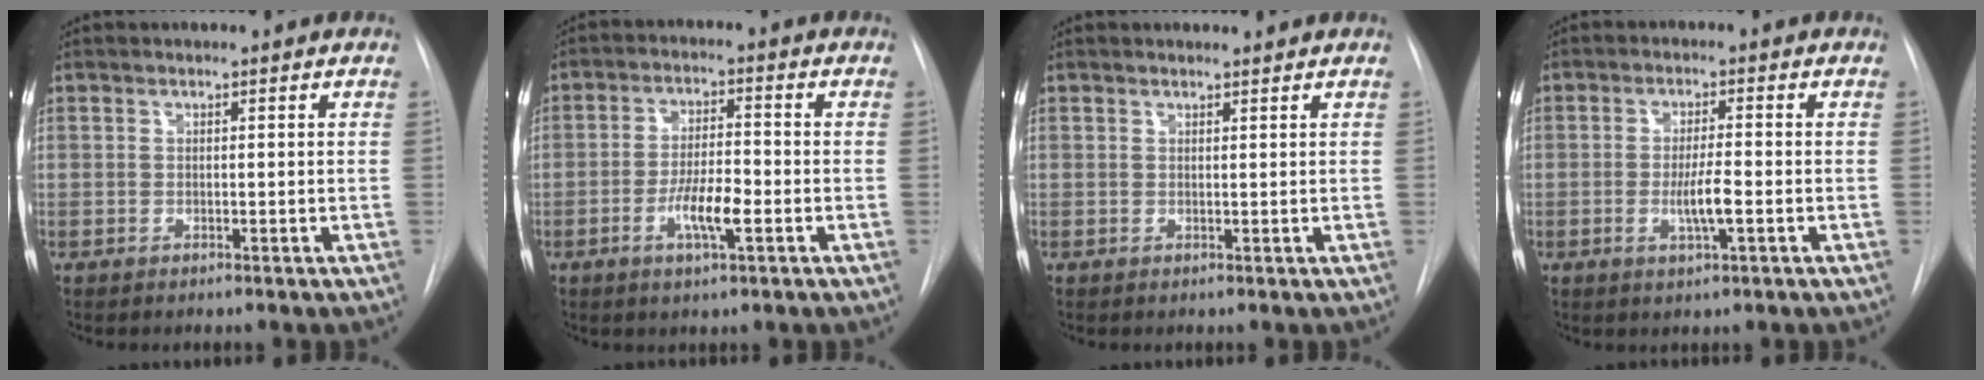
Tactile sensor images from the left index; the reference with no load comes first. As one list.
[{"total": 6.4, "force": [-2.7, 1.2, 5.7], "torque": [-0.107, -0.004, -0.045]}, {"total": 0.9, "force": [0.9, 0.0, 0.0], "torque": [-0.006, -0.001, 0.016]}, {"total": 4.5, "force": [-1.5, 0.3, 4.2], "torque": [-0.079, -0.008, -0.024]}]